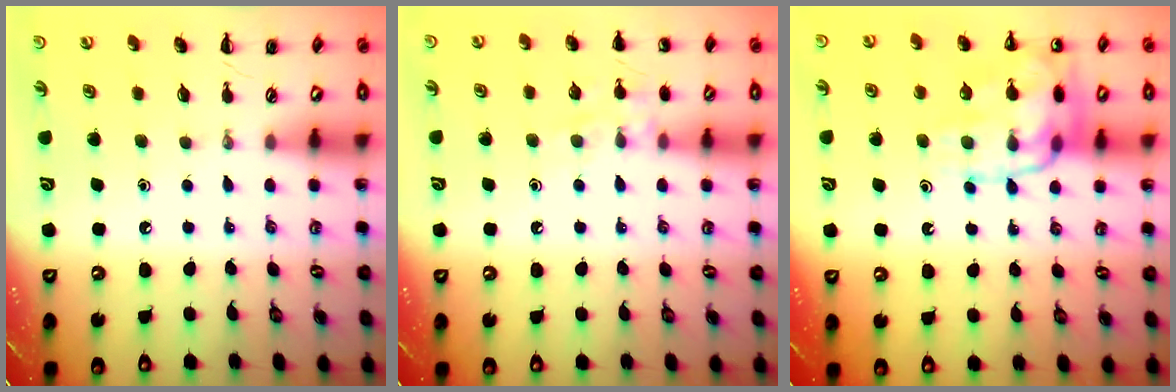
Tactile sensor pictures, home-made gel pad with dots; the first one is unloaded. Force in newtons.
{"total": 8.5, "press": 8.4, "slide": 1.4}
{"total": 15.3, "press": 15.2, "slide": 1.4}